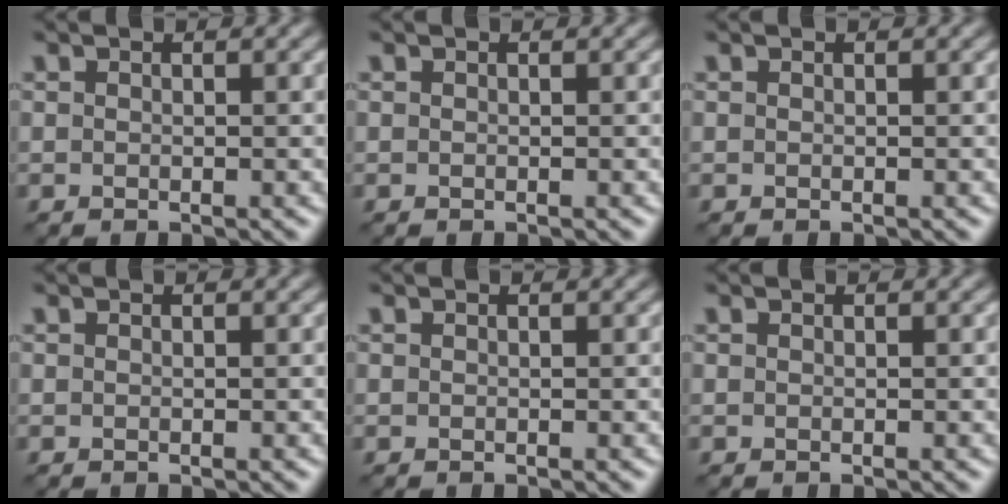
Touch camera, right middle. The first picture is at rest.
{"total": 0.0}
{"total": 0.0}
{"total": 0.0}
{"total": 0.0}
{"total": 0.0}